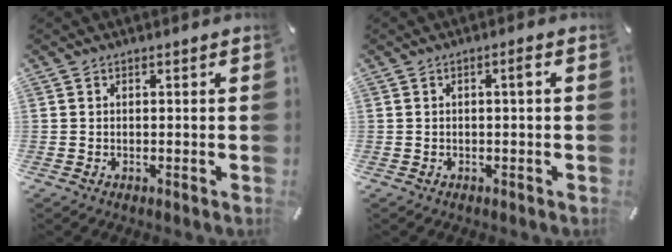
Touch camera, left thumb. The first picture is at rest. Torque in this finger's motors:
{"motor_torque": [-0.16, -0.18, -0.08, 0.03, -0.02]}